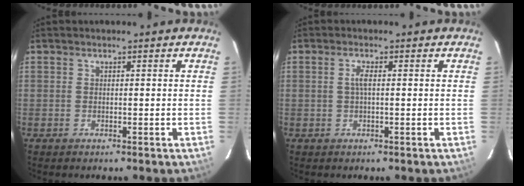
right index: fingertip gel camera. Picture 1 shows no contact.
{"total": 1.6, "force": [0.1, 0.1, 1.6], "torque": [-0.033, 0.002, -0.001]}